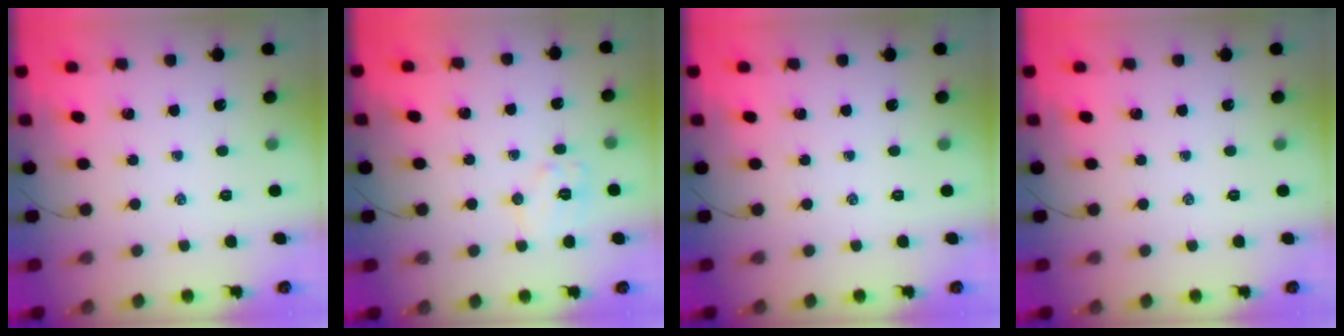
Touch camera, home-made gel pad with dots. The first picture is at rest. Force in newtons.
{"total": 7.1, "press": 7.1, "slide": 0.4}
{"total": 0.0}
{"total": 0.0}